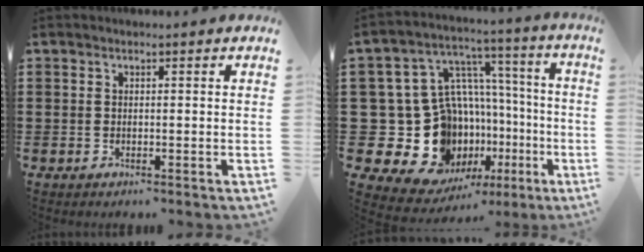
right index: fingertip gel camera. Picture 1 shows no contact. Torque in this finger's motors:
{"motor_torque": [1.31, -0.38, 0.32, 0.03]}